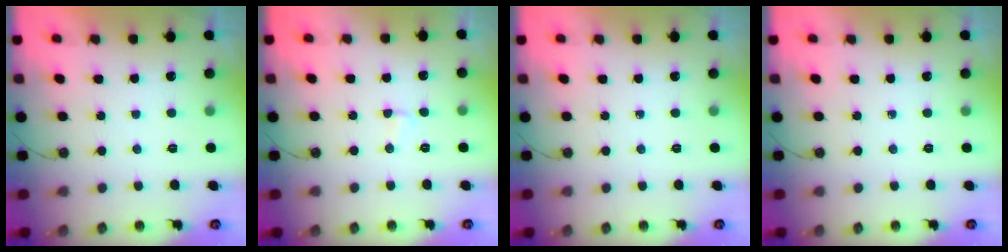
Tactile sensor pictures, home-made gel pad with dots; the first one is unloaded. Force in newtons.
{"total": 4.1, "press": 2.8, "slide": 3.0}
{"total": 0.0}
{"total": 0.0}